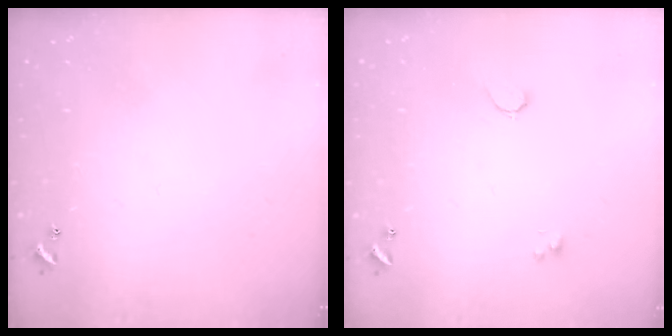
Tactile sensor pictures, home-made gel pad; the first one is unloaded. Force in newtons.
{"total": 0.8, "press": 0.7, "slide": 0.4}